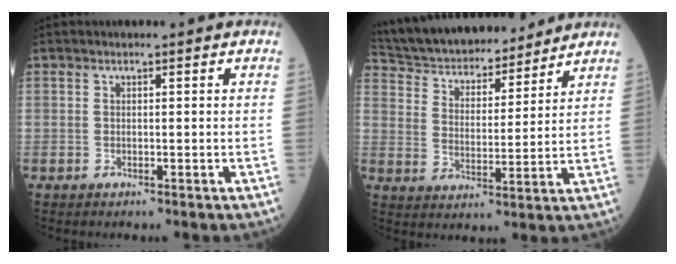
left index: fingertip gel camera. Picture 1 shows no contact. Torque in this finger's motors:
{"motor_torque": [0.19, -1.15, 0.19, 0.04]}